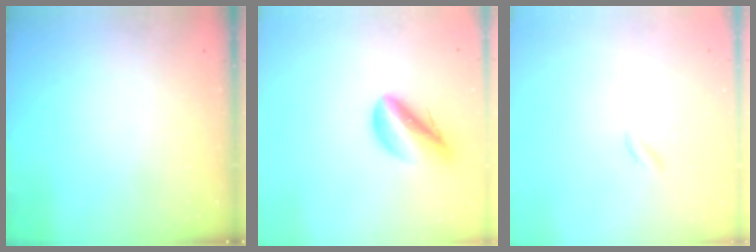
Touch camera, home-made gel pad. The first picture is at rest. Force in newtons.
{"total": 11.5, "press": 11.0, "slide": 3.2}
{"total": 0.6, "press": 0.3, "slide": 0.6}